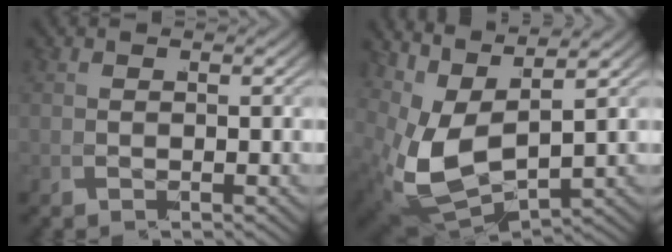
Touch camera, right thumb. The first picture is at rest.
{"total": 9.8, "force": [0.9, 6.5, 7.3], "torque": [-0.188, -0.061, 0.050]}